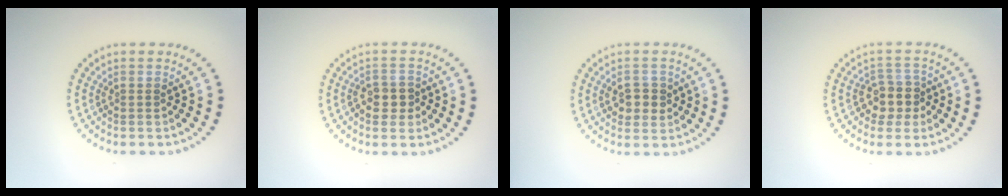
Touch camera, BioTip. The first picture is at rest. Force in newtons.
{"total": 2.0, "press": 1.9, "slide": 0.4}
{"total": 2.7, "press": 2.6, "slide": 0.5}
{"total": 2.7, "press": 2.5, "slide": 1.2}